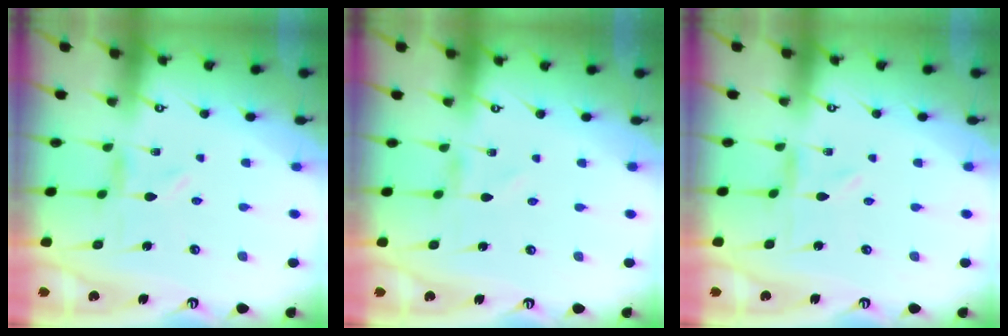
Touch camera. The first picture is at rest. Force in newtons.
{"total": 0.5, "press": 0.5, "slide": 0.1}
{"total": 0.0}